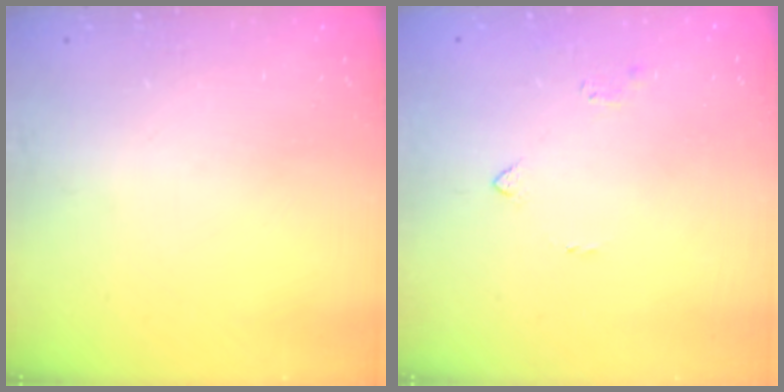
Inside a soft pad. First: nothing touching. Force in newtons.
{"total": 2.8, "press": 2.8, "slide": 0.6}